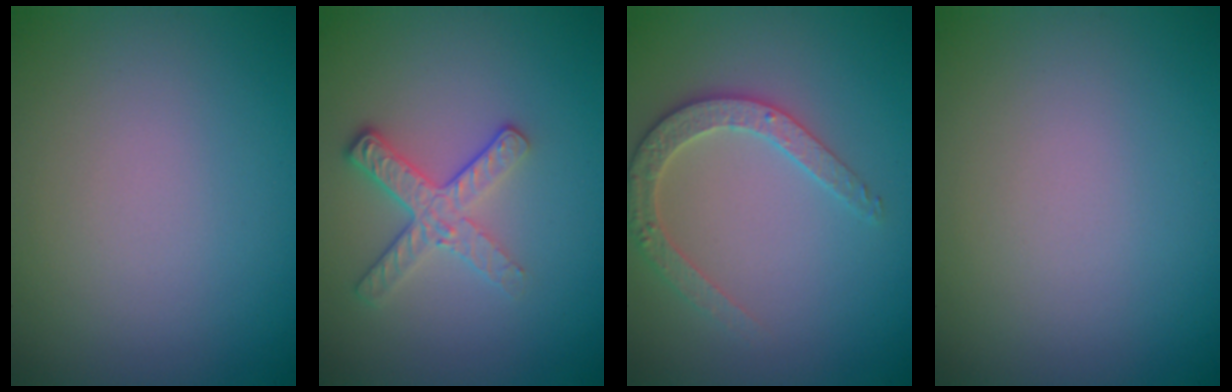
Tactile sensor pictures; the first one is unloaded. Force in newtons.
{"total": 2.8, "press": 2.5, "slide": 1.3}
{"total": 2.8, "press": 2.7, "slide": 0.5}
{"total": 0.0}